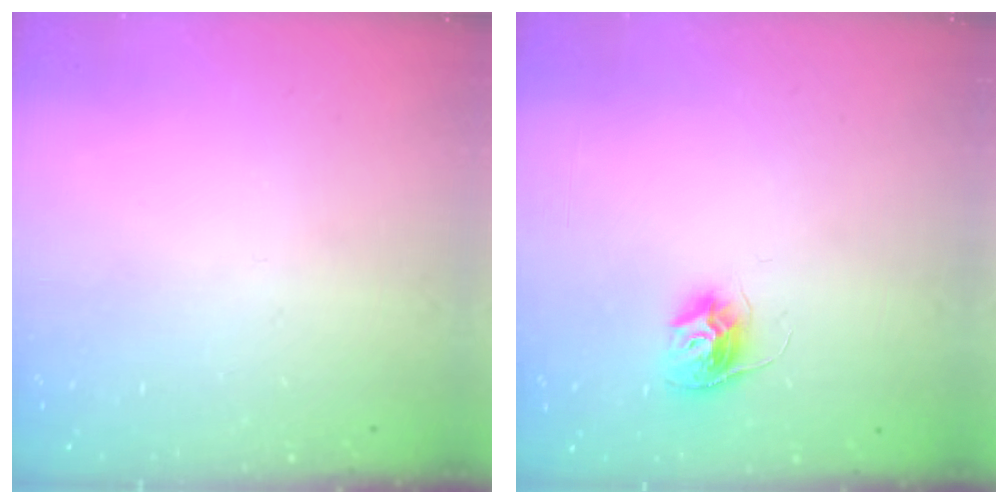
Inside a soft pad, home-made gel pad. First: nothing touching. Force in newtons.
{"total": 10.0, "press": 10.0, "slide": 0.6}